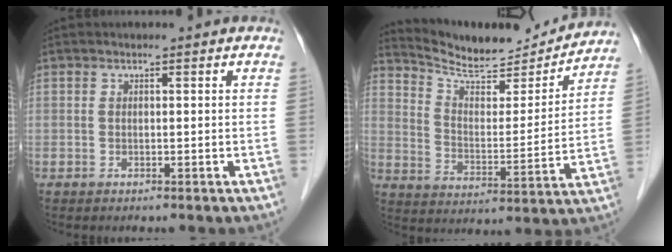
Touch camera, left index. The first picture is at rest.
{"total": 15.4, "force": [14.8, 1.9, 3.6], "torque": [-0.063, -0.022, 0.224]}